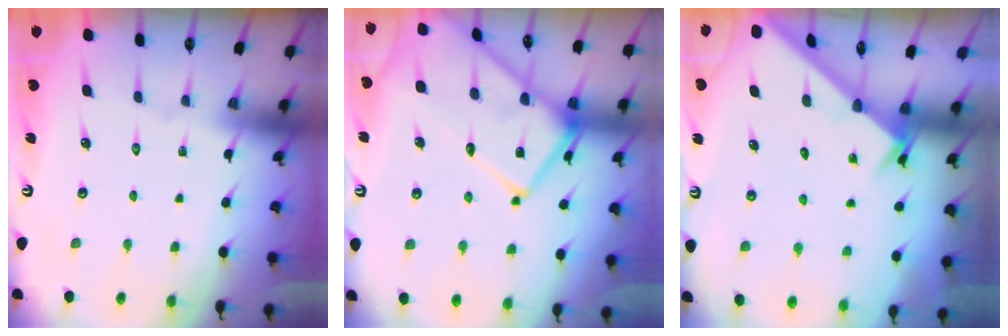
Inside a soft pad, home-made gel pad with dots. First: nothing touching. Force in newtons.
{"total": 18.5, "press": 18.5, "slide": 1.6}
{"total": 2.1, "press": 2.1, "slide": 0.3}